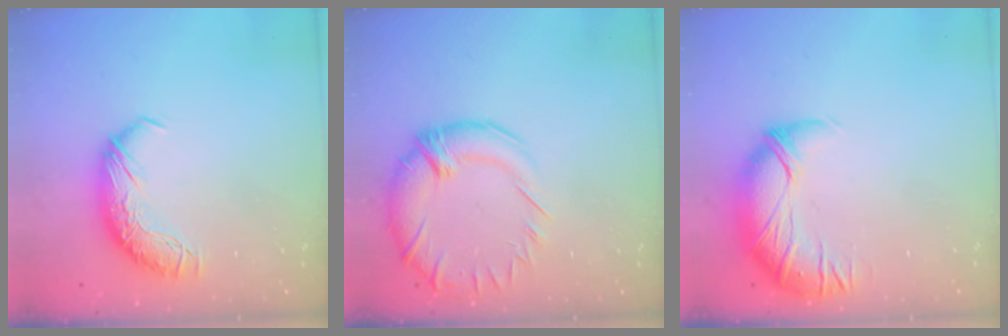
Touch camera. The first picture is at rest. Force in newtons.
{"total": 5.2, "press": 3.3, "slide": 4.0}
{"total": 2.8, "press": 1.3, "slide": 2.4}